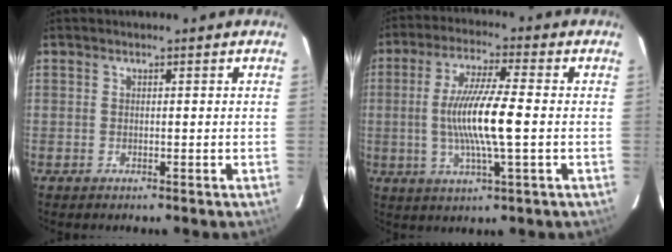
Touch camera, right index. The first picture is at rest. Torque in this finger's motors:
{"motor_torque": [1.37, -0.63, 0.97, 0.21]}